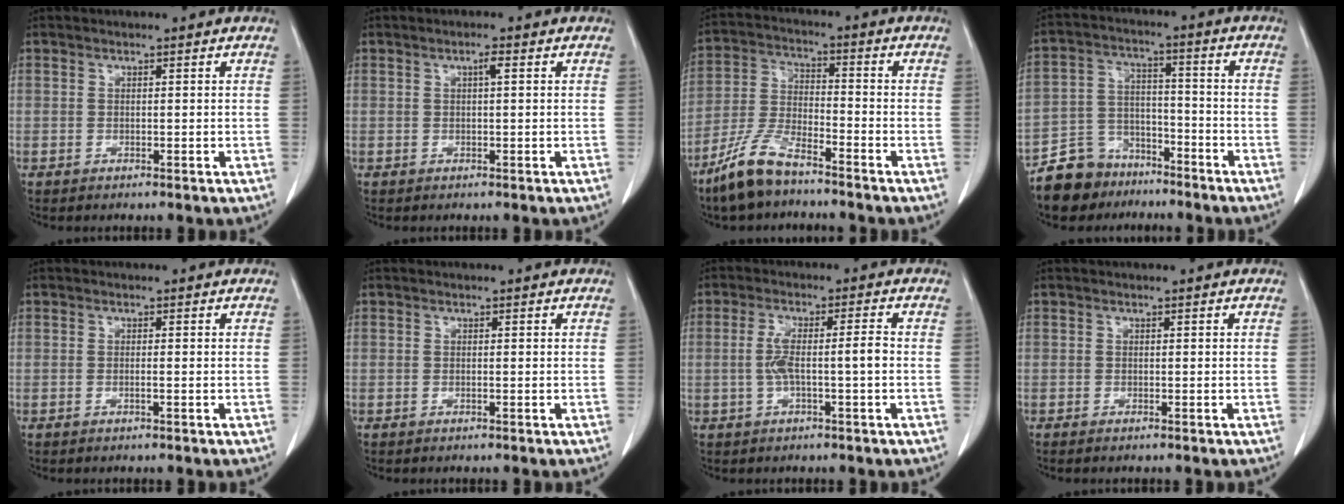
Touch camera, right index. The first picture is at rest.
{"total": 1.2, "force": [0.3, 0.2, 1.1], "torque": [-0.023, 0.003, 0.004]}
{"total": 9.3, "force": [-7.2, 2.3, 5.4], "torque": [-0.125, -0.015, -0.146]}
{"total": 9.6, "force": [-7.7, 5.5, 1.3], "torque": [-0.039, 0.027, -0.142]}
{"total": 0.7, "force": [-0.3, -0.1, 0.6], "torque": [-0.011, 0.000, -0.004]}
{"total": 0.0}
{"total": 5.5, "force": [-0.8, 0.5, 5.5], "torque": [-0.112, 0.017, -0.010]}
{"total": 0.6, "force": [-0.5, 0.1, 0.3], "torque": [-0.013, -0.003, -0.008]}